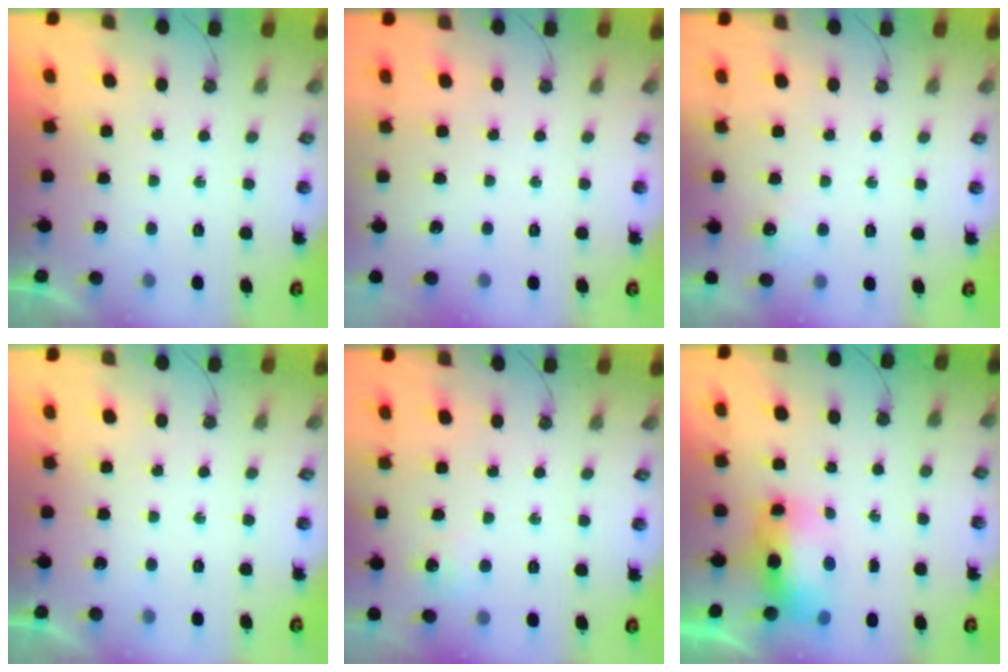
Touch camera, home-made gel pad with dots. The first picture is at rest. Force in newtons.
{"total": 0.0}
{"total": 5.0, "press": 4.9, "slide": 0.7}
{"total": 0.0}
{"total": 4.8, "press": 4.7, "slide": 0.6}
{"total": 9.5, "press": 9.3, "slide": 2.0}